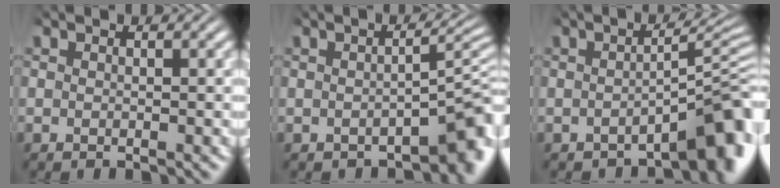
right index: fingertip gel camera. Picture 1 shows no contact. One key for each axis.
{"total": 4.2, "fx": -1.8, "fy": 1.5, "fz": 3.5, "tx": -0.037, "ty": -0.004, "tz": -0.022}
{"total": 6.1, "fx": -2.4, "fy": 1.8, "fz": 5.3, "tx": -0.058, "ty": 0.002, "tz": -0.034}